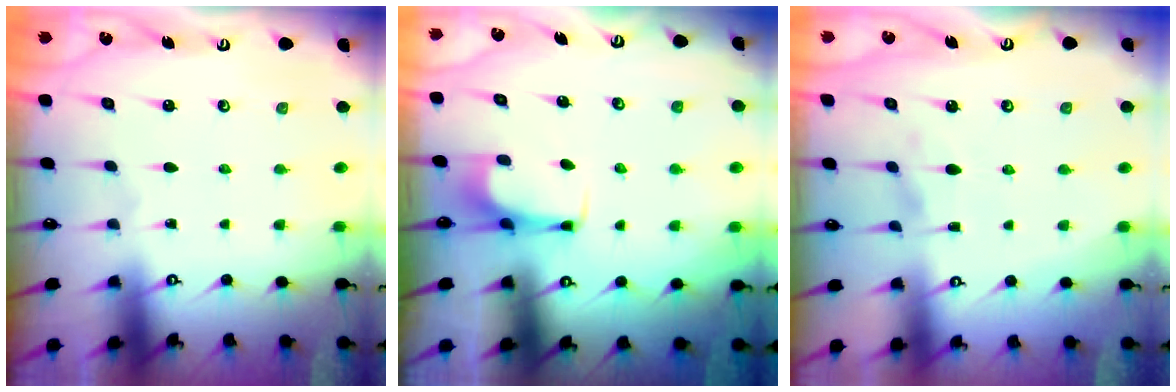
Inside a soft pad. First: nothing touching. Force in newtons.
{"total": 2.1, "press": 2.1, "slide": 0.1}
{"total": 2.4, "press": 2.2, "slide": 1.1}